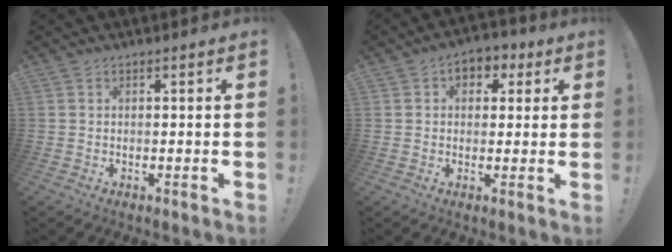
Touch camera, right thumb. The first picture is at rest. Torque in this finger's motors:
{"motor_torque": [0.39, 1.05, 0.28, 0.06, 0.00]}